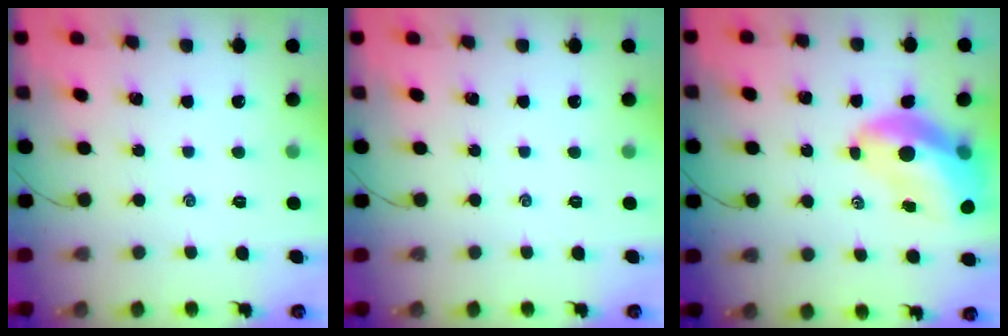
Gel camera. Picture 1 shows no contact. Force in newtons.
{"total": 0.0}
{"total": 12.6, "press": 12.0, "slide": 3.9}